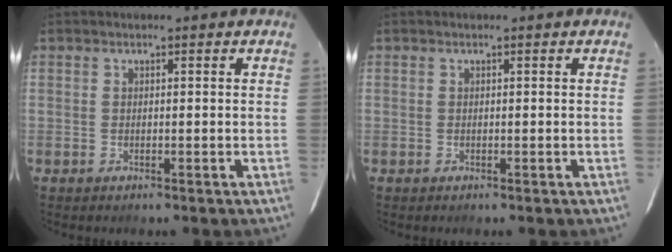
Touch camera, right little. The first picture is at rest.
{"total": 0.0}